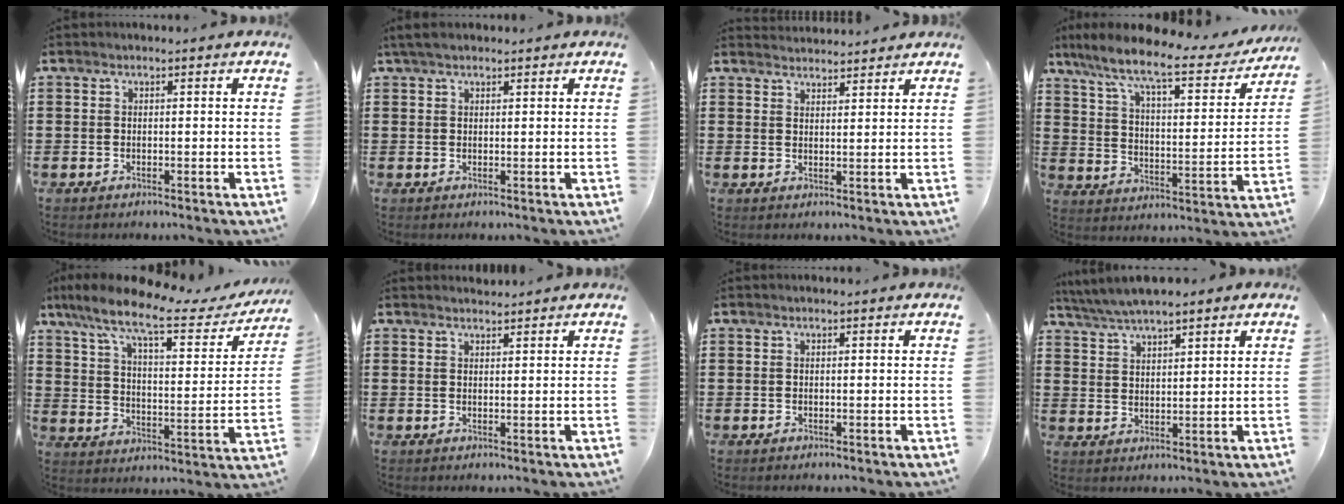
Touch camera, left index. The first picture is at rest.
{"total": 2.1, "force": [1.6, 0.8, 1.2], "torque": [-0.027, 0.006, 0.030]}
{"total": 2.4, "force": [2.3, 0.0, -0.3], "torque": [-0.001, -0.007, 0.046]}
{"total": 9.5, "force": [7.6, 1.2, 5.6], "torque": [-0.138, -0.045, 0.124]}
{"total": 10.5, "force": [7.9, 1.9, 6.7], "torque": [-0.150, -0.042, 0.128]}
{"total": 1.3, "force": [1.3, 0.1, 0.0], "torque": [-0.003, 0.000, 0.026]}
{"total": 0.0}
{"total": 4.5, "force": [4.1, 0.8, 1.8], "torque": [-0.047, -0.007, 0.074]}